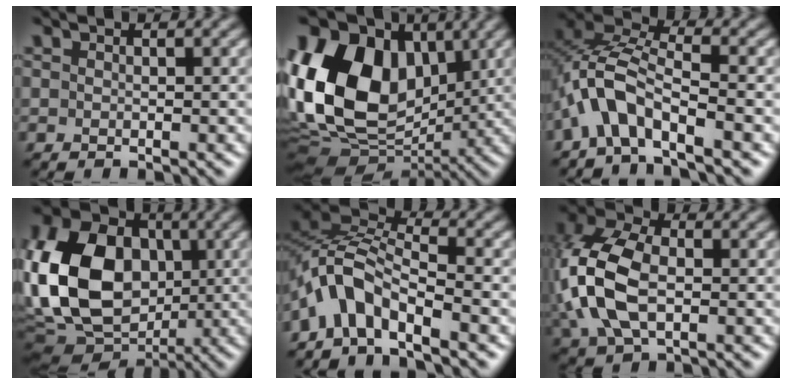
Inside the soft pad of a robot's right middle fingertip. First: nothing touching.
{"total": 15.5, "force": [1.8, 11.3, 10.4], "torque": [-0.212, 0.025, 0.016]}
{"total": 6.4, "force": [-2.9, 2.6, 5.0], "torque": [-0.107, 0.017, -0.066]}
{"total": 14.4, "force": [0.1, 10.7, 9.6], "torque": [-0.208, 0.010, -0.014]}
{"total": 6.2, "force": [-3.9, 2.8, 4.0], "torque": [-0.070, 0.013, -0.087]}
{"total": 9.1, "force": [-0.6, 5.8, 7.0], "torque": [-0.182, 0.008, -0.019]}